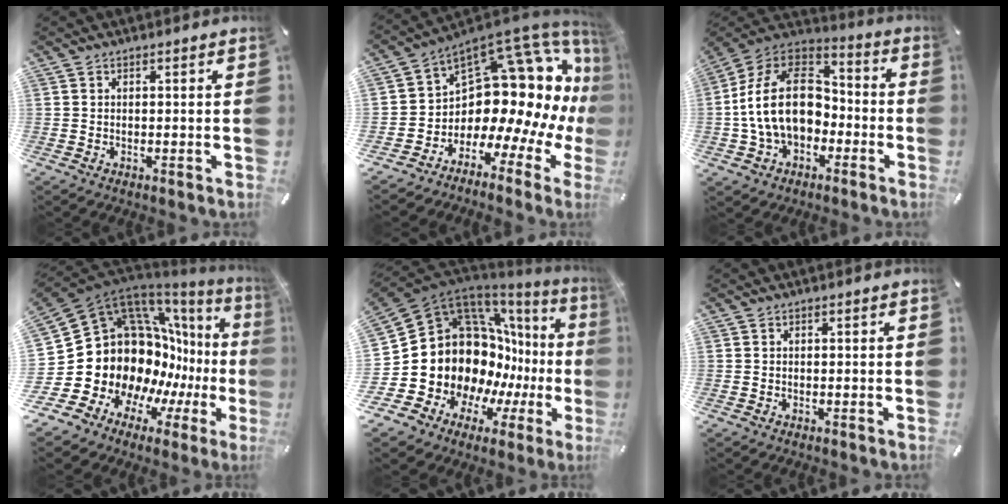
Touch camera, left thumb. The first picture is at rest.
{"total": 16.3, "force": [5.2, 10.1, 11.8], "torque": [-0.177, -0.085, 0.105]}
{"total": 19.0, "force": [-2.6, 14.0, 12.5], "torque": [-0.259, 0.030, -0.046]}
{"total": 22.8, "force": [-1.0, 18.1, 13.8], "torque": [-0.216, -0.092, 0.053]}
{"total": 20.1, "force": [-0.1, 16.5, 11.3], "torque": [-0.174, -0.081, 0.059]}
{"total": 0.0}